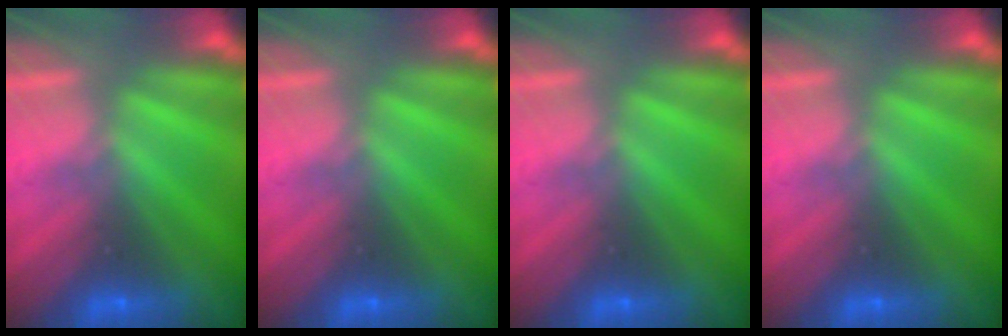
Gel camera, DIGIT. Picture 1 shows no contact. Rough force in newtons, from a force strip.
{"total": 0.0}
{"total": 0.0}
{"total": 0.0}